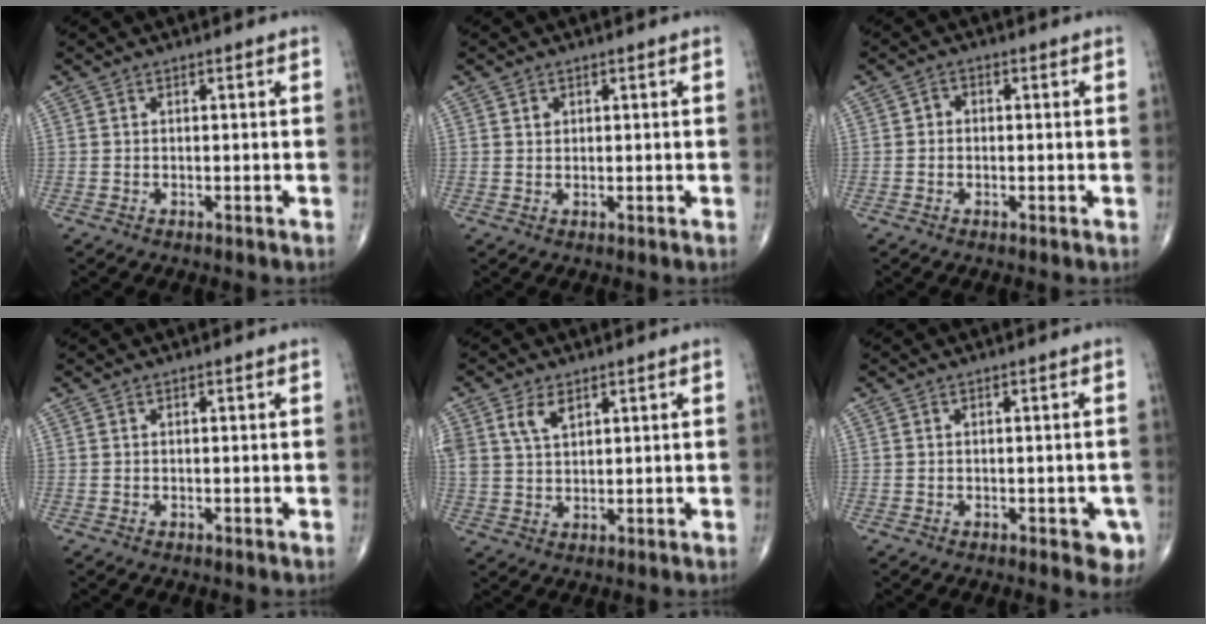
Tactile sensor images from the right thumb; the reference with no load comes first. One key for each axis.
{"total": 1.3, "fx": 0.6, "fy": 1.1, "fz": 0.4, "tx": 0.000, "ty": -0.002, "tz": 0.009}
{"total": 1.8, "fx": -0.1, "fy": 1.5, "fz": 0.9, "tx": -0.004, "ty": 0.008, "tz": -0.007}
{"total": 0.0}
{"total": 5.3, "fx": 2.7, "fy": 3.0, "fz": 3.4, "tx": -0.059, "ty": -0.008, "tz": 0.059}
{"total": 4.2, "fx": -1.7, "fy": 1.9, "fz": 3.4, "tx": -0.019, "ty": 0.001, "tz": -0.017}